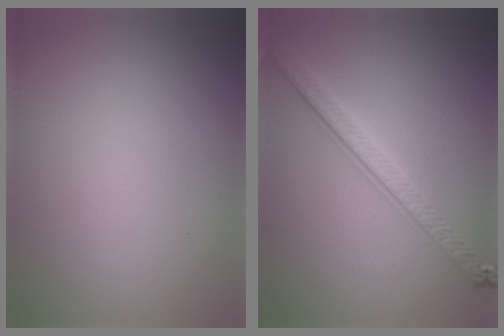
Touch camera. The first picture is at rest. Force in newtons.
{"total": 3.2, "press": 3.0, "slide": 1.0}